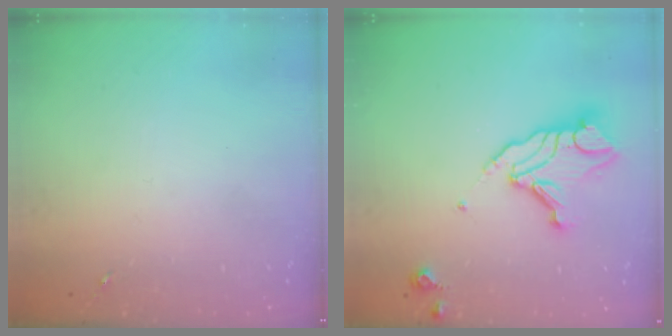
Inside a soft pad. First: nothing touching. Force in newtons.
{"total": 14.3, "press": 14.3, "slide": 1.0}